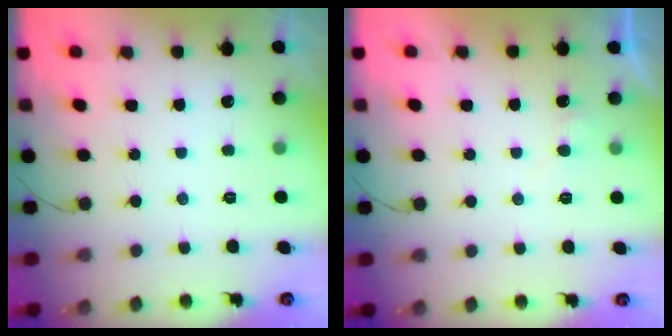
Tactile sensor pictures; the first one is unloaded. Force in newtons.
{"total": 4.6, "press": 4.6, "slide": 0.5}